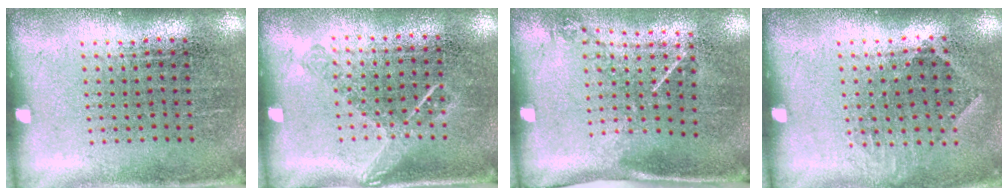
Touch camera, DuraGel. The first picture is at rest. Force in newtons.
{"total": 1.3, "press": 1.0, "slide": 0.8}
{"total": 1.3, "press": 0.9, "slide": 0.9}
{"total": 0.9, "press": 0.8, "slide": 0.6}